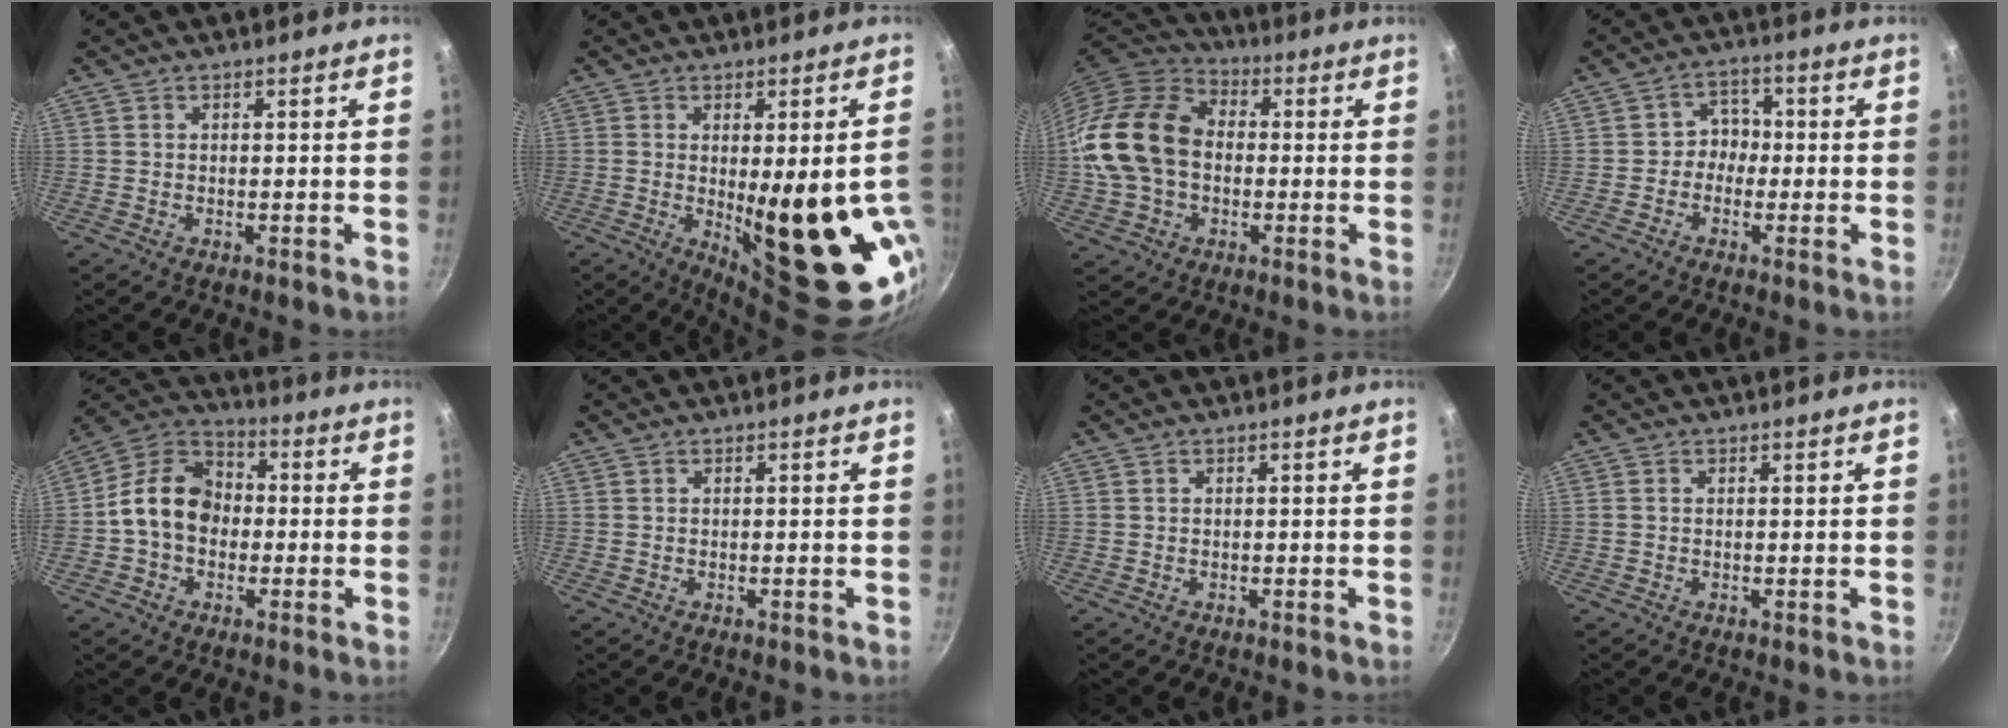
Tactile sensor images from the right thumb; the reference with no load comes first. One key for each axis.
{"total": 21.2, "fx": -2.9, "fy": 6.9, "fz": 19.8, "tx": -0.239, "ty": -0.033, "tz": -0.013}
{"total": 17.5, "fx": -0.3, "fy": 13.0, "fz": 11.8, "tx": -0.207, "ty": 0.031, "tz": -0.015}
{"total": 4.2, "fx": -1.1, "fy": 3.7, "fz": 1.7, "tx": 0.009, "ty": 0.019, "tz": -0.028}
{"total": 12.9, "fx": -0.9, "fy": 10.1, "fz": 8.0, "tx": -0.100, "ty": 0.035, "tz": -0.037}
{"total": 0.0}
{"total": 0.0}
{"total": 0.0}